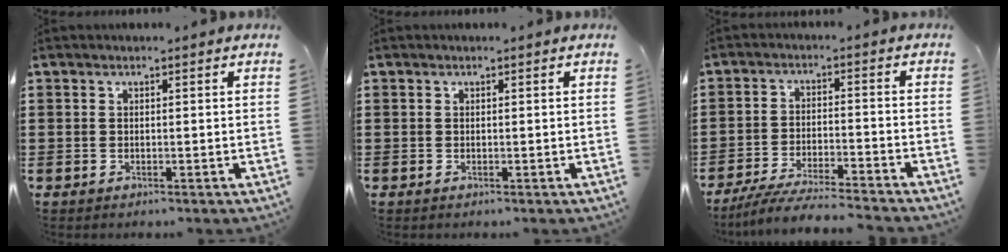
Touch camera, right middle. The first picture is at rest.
{"total": 0.0}
{"total": 6.0, "force": [-5.7, 0.1, 2.1], "torque": [-0.043, -0.010, -0.111]}